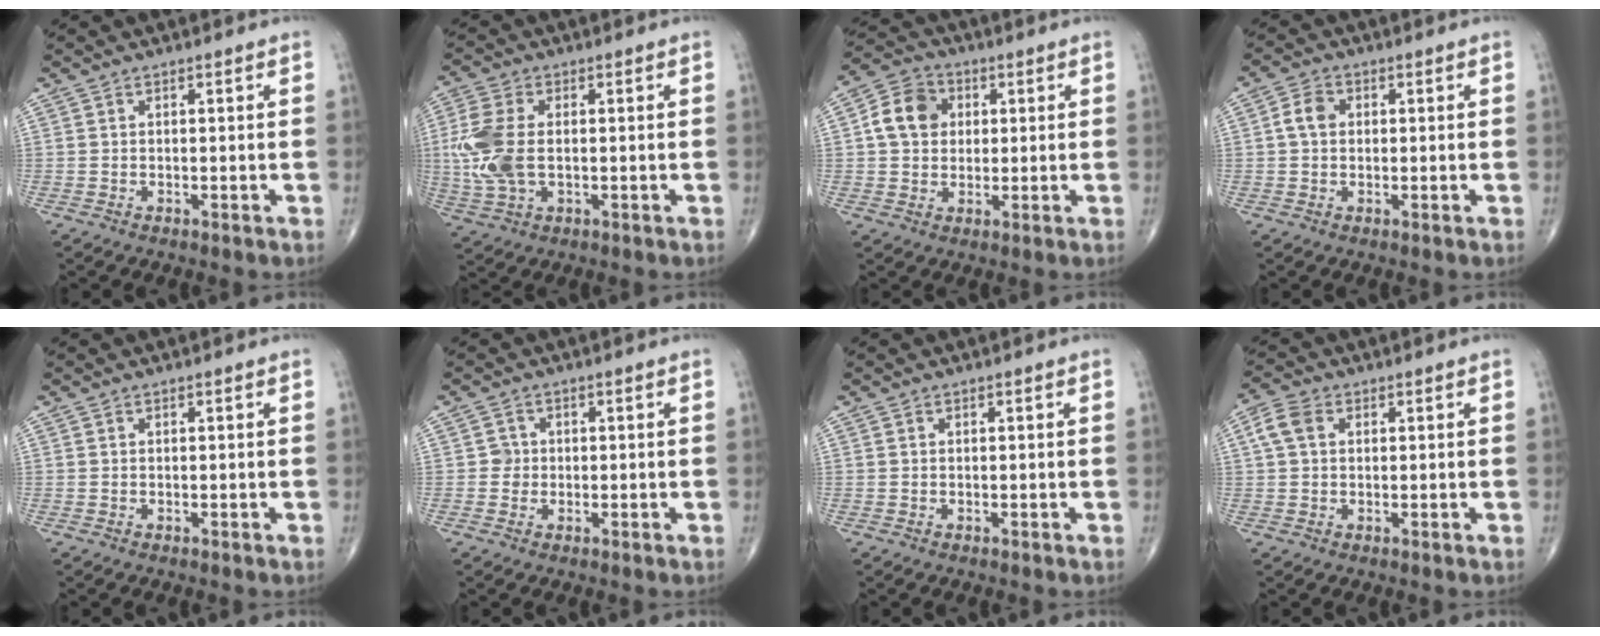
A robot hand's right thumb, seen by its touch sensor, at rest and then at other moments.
{"total": 10.1, "force": [-0.1, 5.9, 8.2], "torque": [-0.206, 0.001, -0.001]}
{"total": 8.7, "force": [1.4, 7.2, 4.7], "torque": [-0.068, 0.011, 0.016]}
{"total": 3.7, "force": [0.4, 2.9, 2.3], "torque": [-0.042, 0.009, 0.002]}
{"total": 0.0}
{"total": 1.9, "force": [-0.2, 1.9, 0.2], "torque": [0.009, 0.007, -0.008]}
{"total": 0.0}
{"total": 4.5, "force": [1.1, 3.2, 2.9], "torque": [-0.067, 0.012, 0.018]}